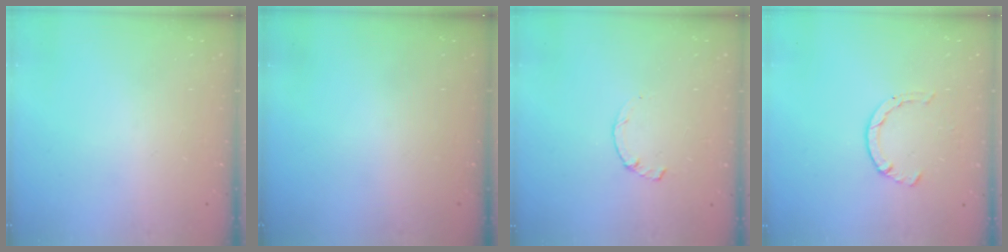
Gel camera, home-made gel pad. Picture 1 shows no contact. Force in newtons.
{"total": 0.0}
{"total": 1.7, "press": 1.7, "slide": 0.3}
{"total": 2.1, "press": 2.1, "slide": 0.5}